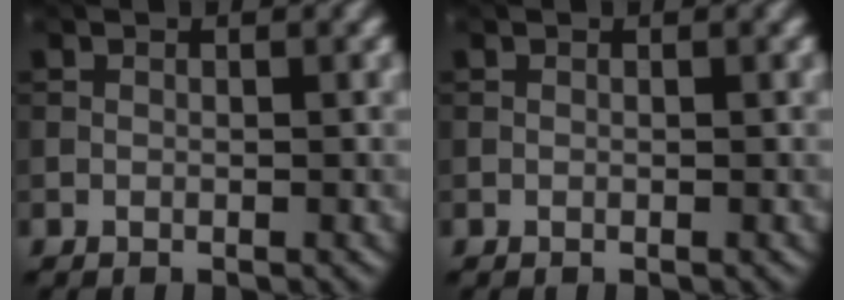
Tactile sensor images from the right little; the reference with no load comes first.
{"total": 0.0}